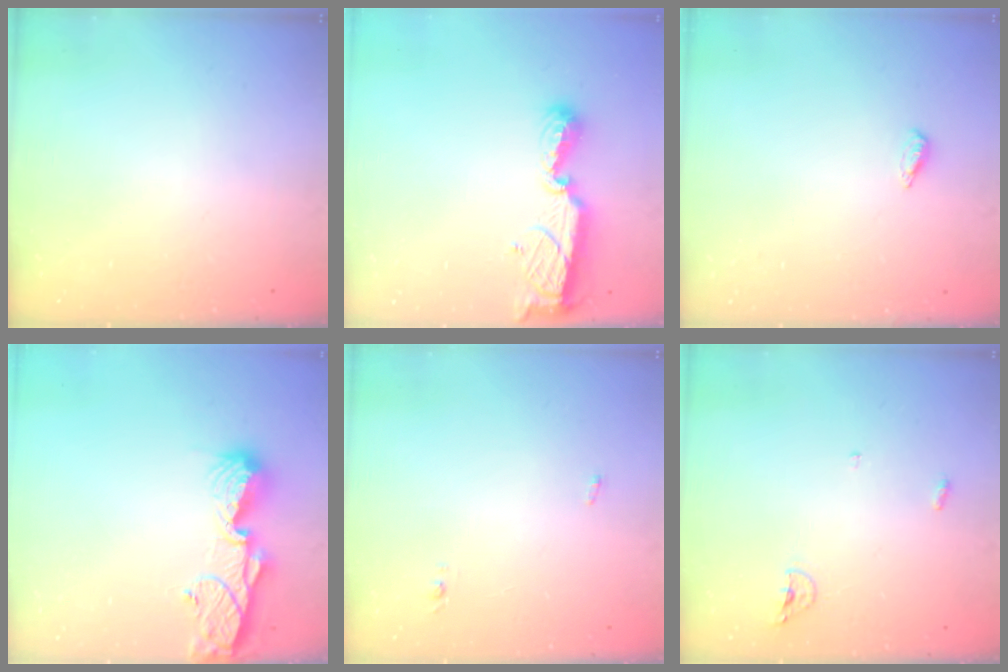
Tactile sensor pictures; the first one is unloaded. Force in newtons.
{"total": 8.4, "press": 8.4, "slide": 0.5}
{"total": 2.7, "press": 2.7, "slide": 0.5}
{"total": 10.6, "press": 10.5, "slide": 1.1}
{"total": 3.2, "press": 3.0, "slide": 1.0}
{"total": 4.1, "press": 4.0, "slide": 0.9}